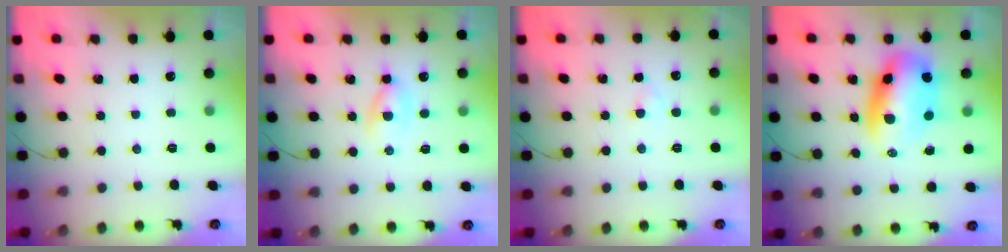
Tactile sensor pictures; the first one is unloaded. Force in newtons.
{"total": 2.7, "press": 2.5, "slide": 1.1}
{"total": 1.6, "press": 1.4, "slide": 0.9}
{"total": 11.4, "press": 11.1, "slide": 2.9}